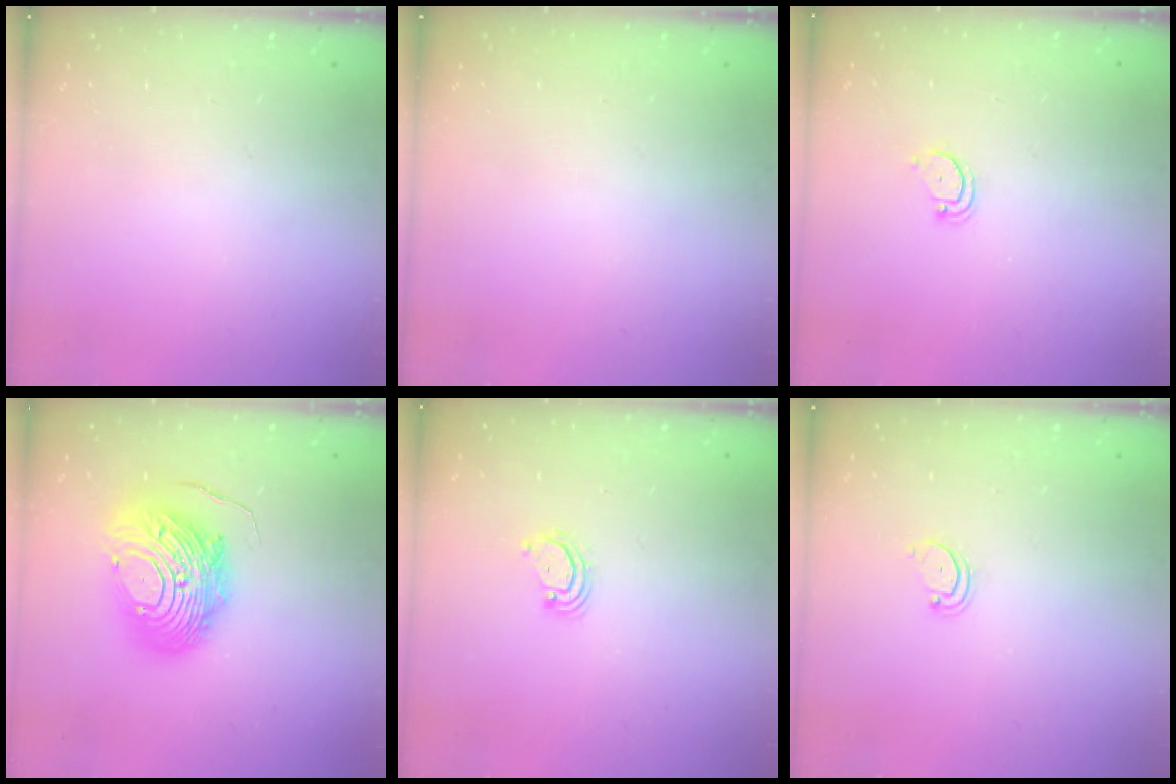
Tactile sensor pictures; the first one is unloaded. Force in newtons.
{"total": 0.0}
{"total": 3.2, "press": 3.2, "slide": 0.3}
{"total": 14.8, "press": 14.7, "slide": 1.3}
{"total": 2.9, "press": 2.9, "slide": 0.2}
{"total": 2.2, "press": 2.2, "slide": 0.2}